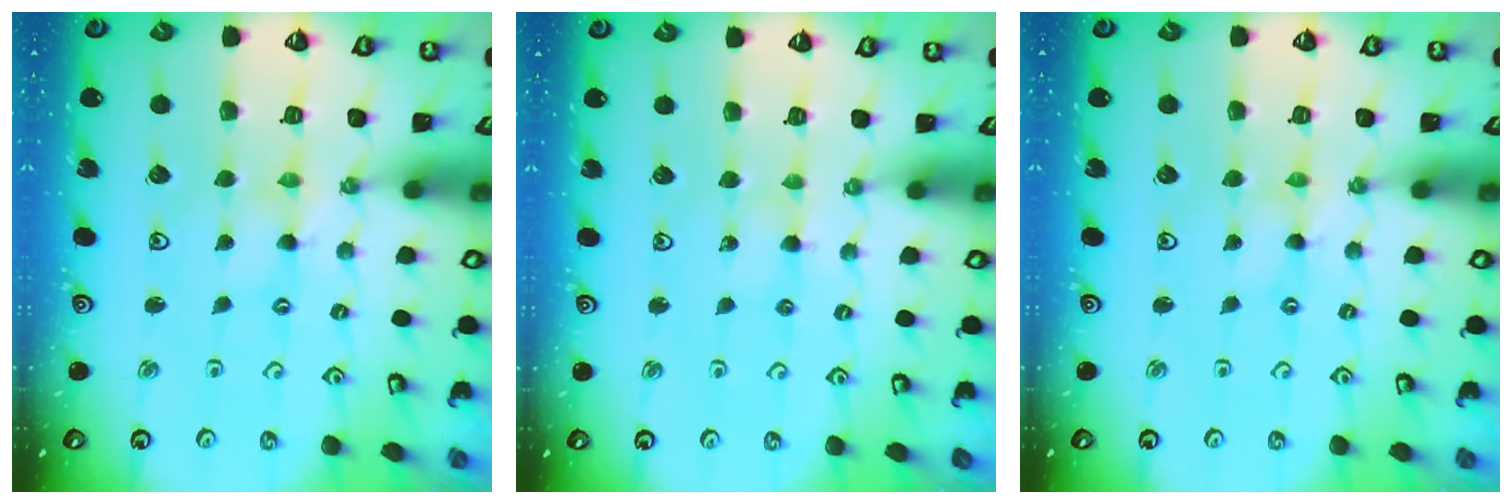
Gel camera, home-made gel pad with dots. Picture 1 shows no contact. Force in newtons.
{"total": 2.4, "press": 2.3, "slide": 0.3}
{"total": 0.0}